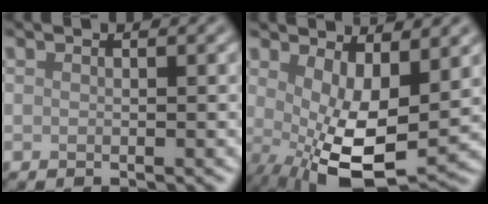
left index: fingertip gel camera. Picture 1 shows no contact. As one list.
[{"total": 8.7, "force": [0.2, 3.6, 7.9], "torque": [-0.144, -0.020, 0.014]}]